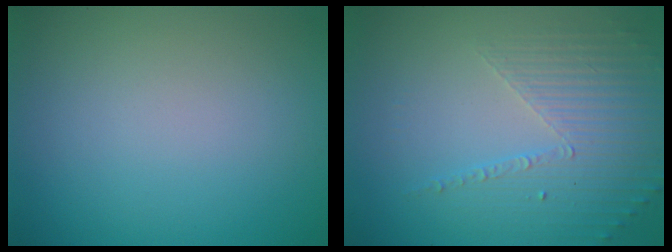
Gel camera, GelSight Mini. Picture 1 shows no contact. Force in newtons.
{"total": 5.2, "press": 3.2, "slide": 4.0}